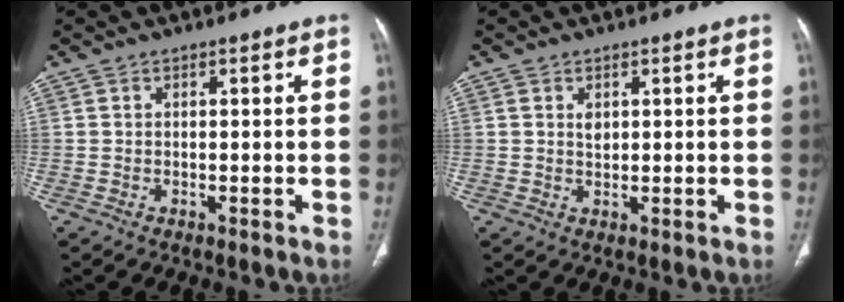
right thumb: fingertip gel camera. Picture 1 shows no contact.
{"total": 1.6, "force": [0.6, 1.0, 1.1], "torque": [-0.015, -0.005, 0.013]}